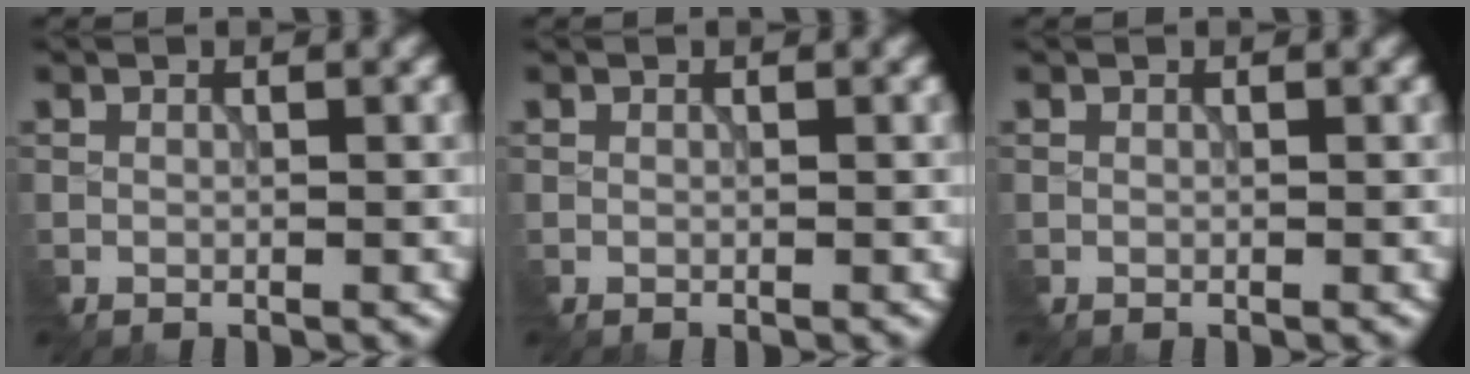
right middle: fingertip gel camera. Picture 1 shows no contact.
{"total": 0.0}
{"total": 0.0}